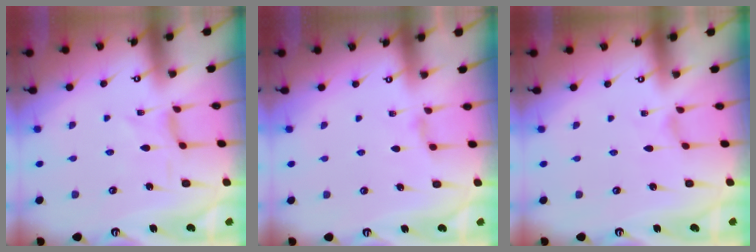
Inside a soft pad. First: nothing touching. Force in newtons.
{"total": 3.3, "press": 3.2, "slide": 0.5}
{"total": 0.0}